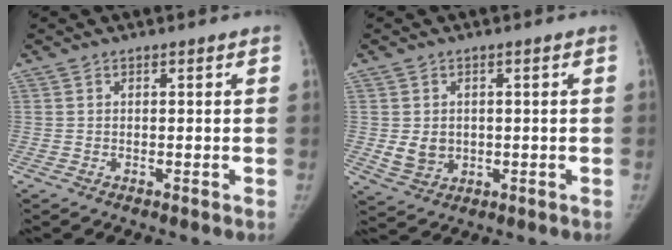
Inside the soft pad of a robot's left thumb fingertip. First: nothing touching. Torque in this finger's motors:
{"motor_torque": [2.46, 2.55, -0.15, -0.07, 0.20]}